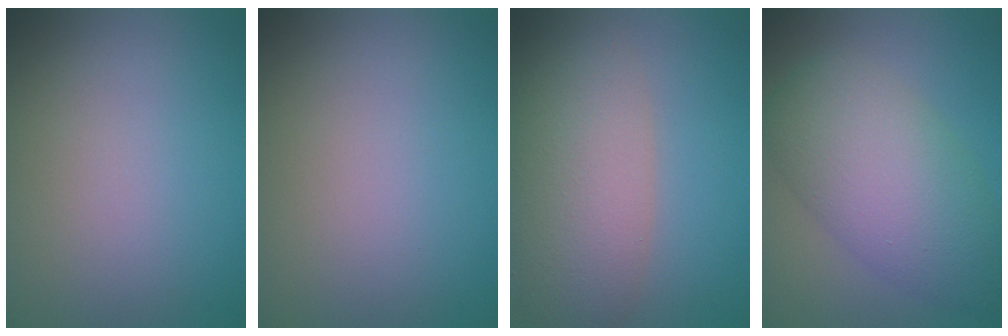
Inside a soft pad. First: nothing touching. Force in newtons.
{"total": 0.0}
{"total": 7.4, "press": 7.4, "slide": 0.3}
{"total": 7.9, "press": 7.9, "slide": 0.2}